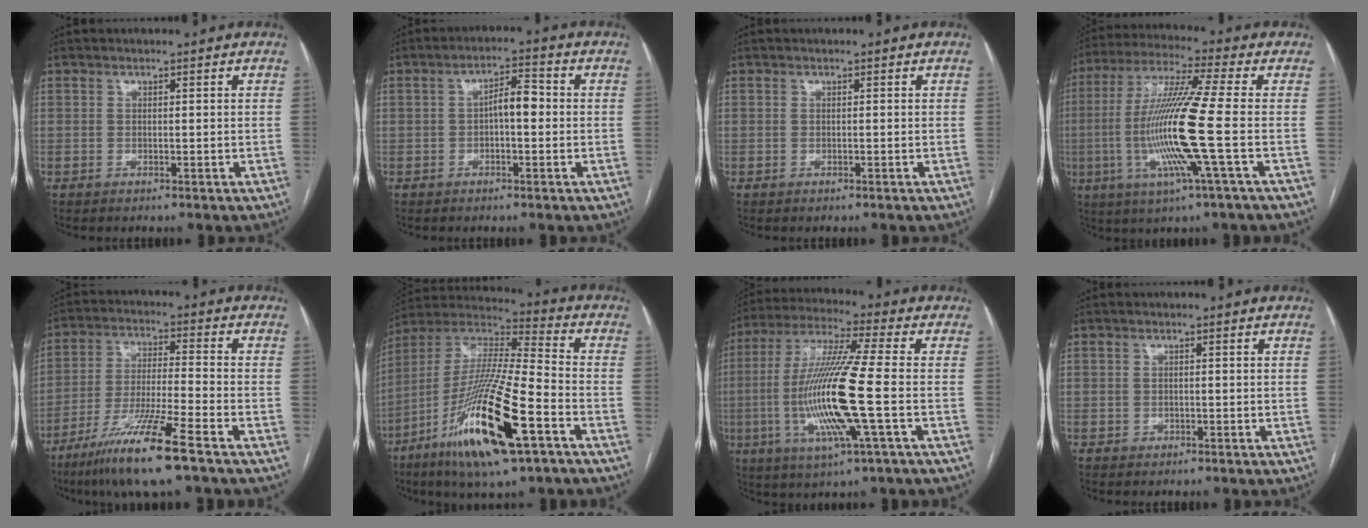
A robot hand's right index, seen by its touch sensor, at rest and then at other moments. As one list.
[{"total": 4.5, "force": [-0.2, 1.5, 4.2], "torque": [-0.068, 0.019, -0.005]}, {"total": 0.0}, {"total": 15.5, "force": [-2.8, -1.1, 15.3], "torque": [-0.314, -0.011, -0.065]}, {"total": 13.3, "force": [-8.4, -0.2, 10.3], "torque": [-0.204, -0.035, -0.155]}, {"total": 22.2, "force": [-10.0, 2.5, 19.6], "torque": [-0.410, -0.041, -0.183]}, {"total": 16.7, "force": [-3.1, 0.2, 16.4], "torque": [-0.341, -0.012, -0.066]}, {"total": 1.1, "force": [-0.4, 1.0, 0.0], "torque": [-0.001, 0.005, -0.006]}]